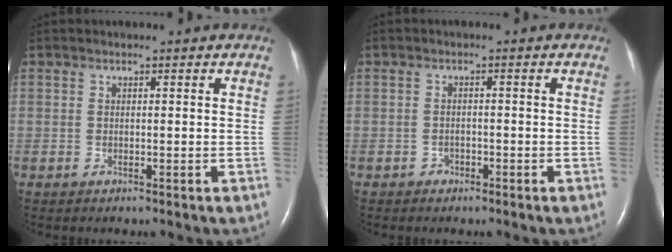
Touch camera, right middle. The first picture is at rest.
{"total": 1.1, "force": [-0.8, 0.7, 0.1], "torque": [0.004, 0.004, -0.015]}